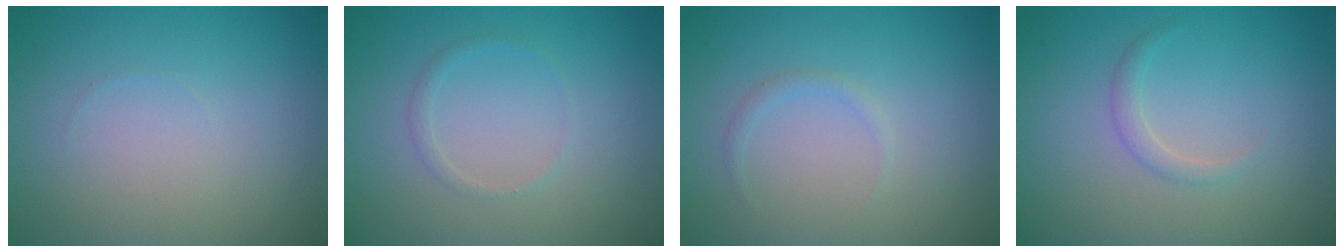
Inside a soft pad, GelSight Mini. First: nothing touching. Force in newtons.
{"total": 0.8, "press": 0.8, "slide": 0.0}
{"total": 0.7, "press": 0.7, "slide": 0.1}
{"total": 0.7, "press": 0.7, "slide": 0.1}